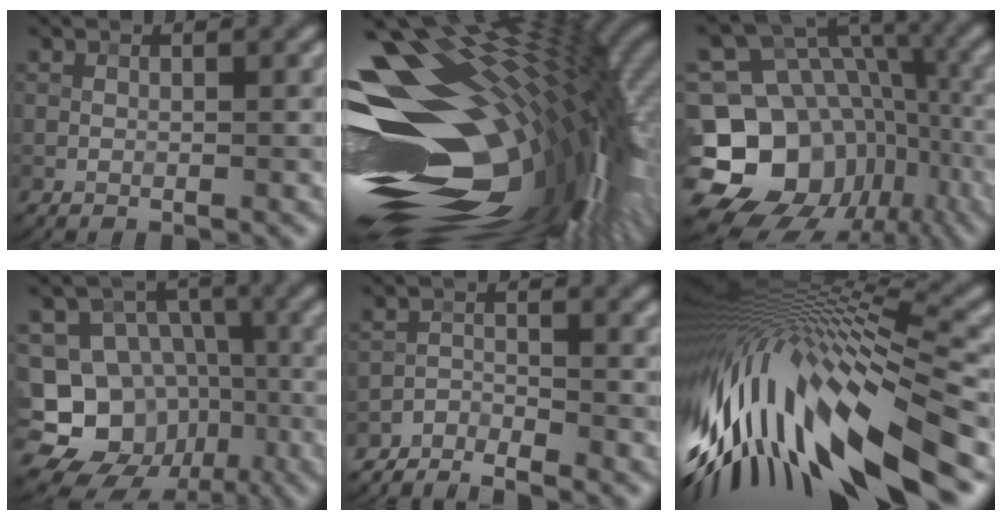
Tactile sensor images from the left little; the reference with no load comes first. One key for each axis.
{"total": 19.2, "fx": -1.8, "fy": 9.6, "fz": 16.5, "tx": -0.263, "ty": 0.005, "tz": -0.025}
{"total": 16.3, "fx": -5.9, "fy": 13.6, "fz": 6.8, "tx": -0.139, "ty": 0.013, "tz": -0.100}
{"total": 15.8, "fx": -6.4, "fy": 13.6, "fz": 4.6, "tx": -0.087, "ty": -0.018, "tz": -0.103}
{"total": 3.0, "fx": -3.0, "fy": 0.2, "fz": 0.1, "tx": 0.000, "ty": 0.000, "tz": -0.063}
{"total": 16.5, "fx": -3.3, "fy": 5.4, "fz": 15.3, "tx": -0.290, "ty": 0.001, "tz": -0.063}